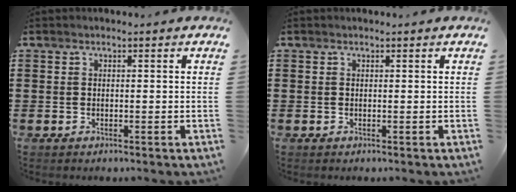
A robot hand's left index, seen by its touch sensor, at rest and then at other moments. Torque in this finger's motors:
{"motor_torque": [-0.46, 0.36, -0.21, -0.09]}